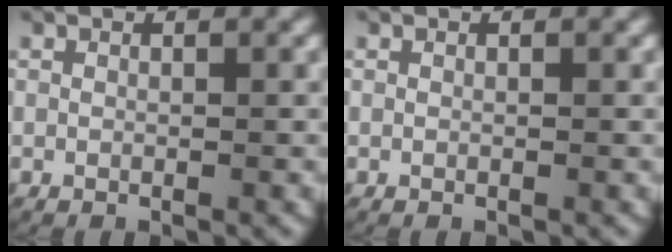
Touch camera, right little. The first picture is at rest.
{"total": 0.0}